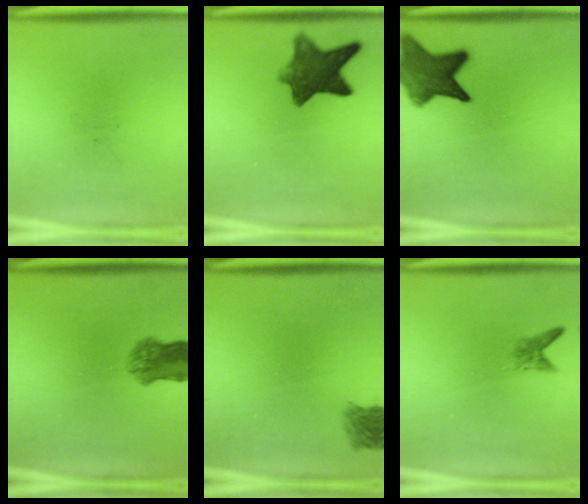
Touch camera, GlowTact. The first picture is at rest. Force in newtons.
{"total": 9.2}
{"total": 9.7}
{"total": 5.1}
{"total": 2.6}
{"total": 1.6}